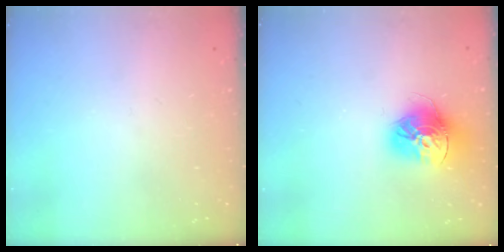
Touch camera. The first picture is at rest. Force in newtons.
{"total": 15.9, "press": 15.9, "slide": 1.5}